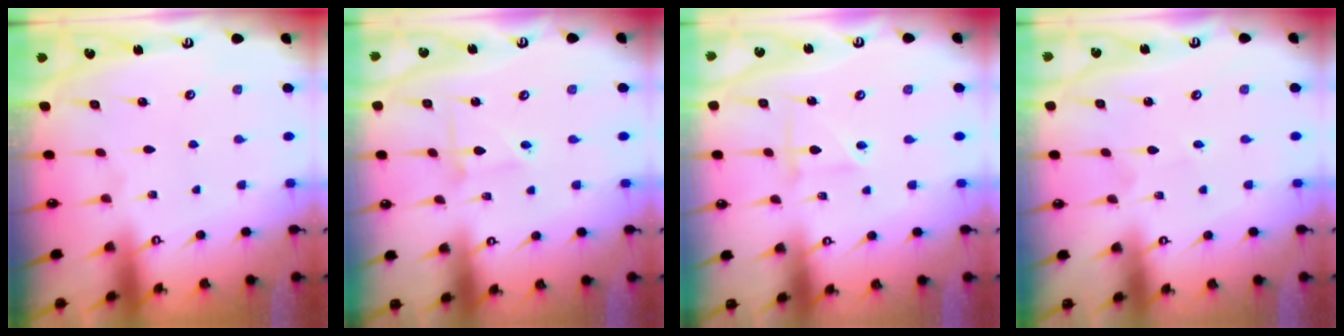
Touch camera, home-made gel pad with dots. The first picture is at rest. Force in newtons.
{"total": 2.1, "press": 2.1, "slide": 0.2}
{"total": 2.8, "press": 2.7, "slide": 0.6}
{"total": 1.5, "press": 1.5, "slide": 0.1}